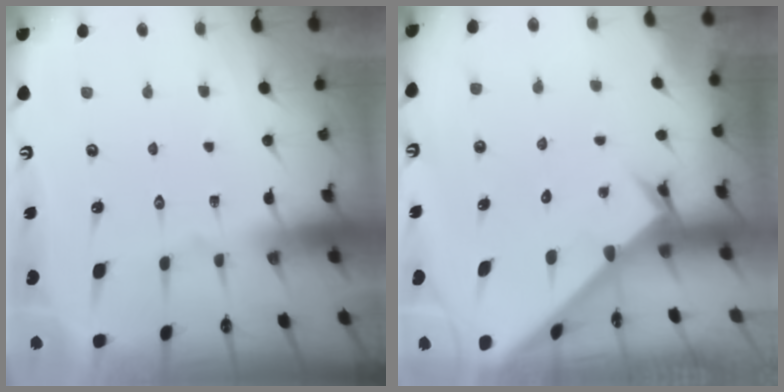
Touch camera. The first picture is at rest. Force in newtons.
{"total": 2.4, "press": 2.4, "slide": 0.1}